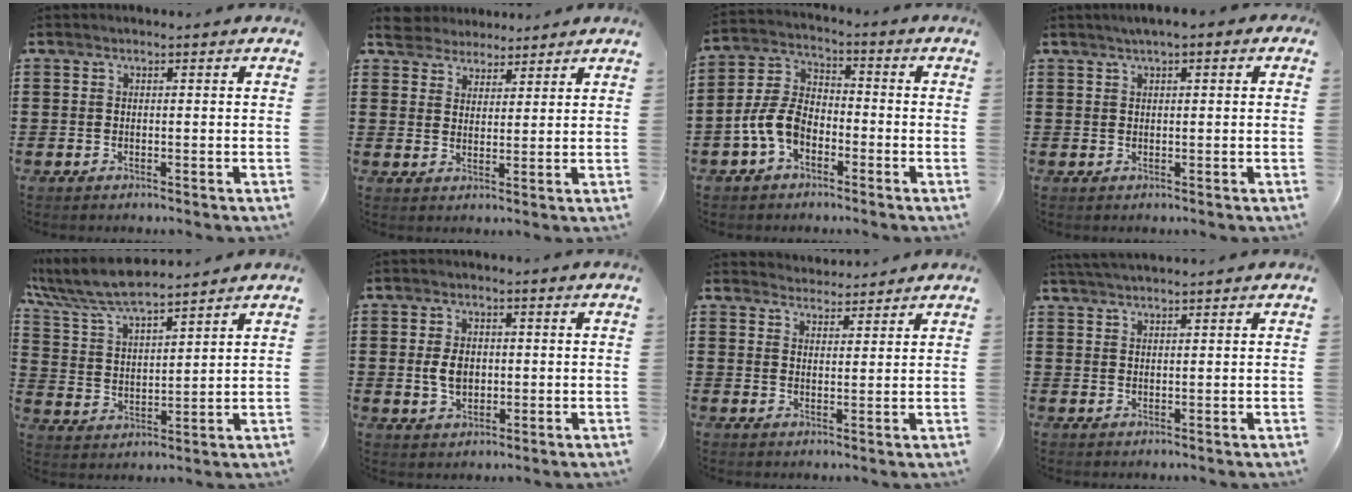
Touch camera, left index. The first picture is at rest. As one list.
[{"total": 4.5, "force": [4.2, 1.8, 0.1], "torque": [-0.022, -0.004, 0.078]}, {"total": 6.9, "force": [-3.4, 4.1, 4.4], "torque": [-0.120, 0.004, -0.075]}, {"total": 1.3, "force": [0.6, 0.4, 1.1], "torque": [-0.022, 0.004, 0.009]}, {"total": 7.6, "force": [6.9, 1.1, 2.9], "torque": [-0.085, -0.028, 0.122]}, {"total": 4.5, "force": [0.2, 2.9, 3.4], "torque": [-0.068, 0.004, -0.002]}, {"total": 3.0, "force": [3.0, 0.6, -0.3], "torque": [-0.003, -0.006, 0.057]}, {"total": 2.4, "force": [2.3, -0.1, 0.6], "torque": [-0.017, 0.001, 0.044]}]